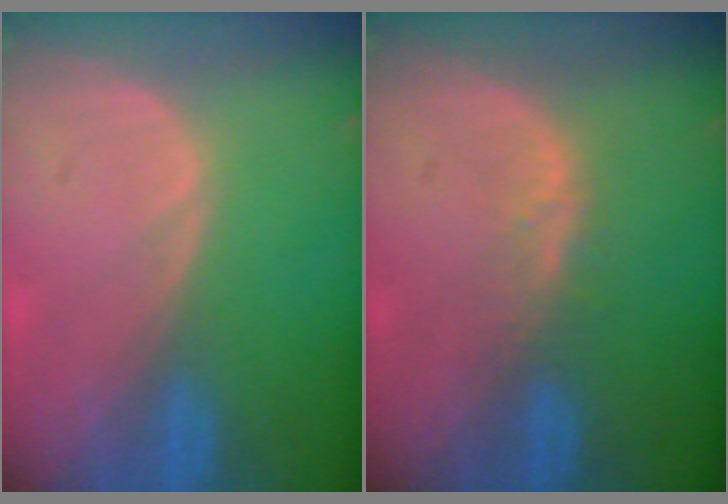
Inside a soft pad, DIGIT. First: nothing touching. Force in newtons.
{"total": 2.5, "press": 2.4, "slide": 0.2}